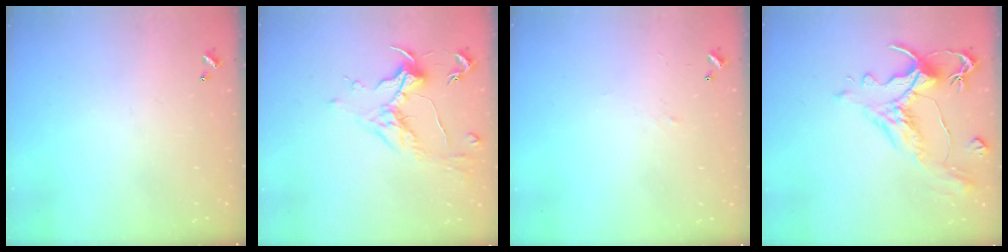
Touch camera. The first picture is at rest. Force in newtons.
{"total": 0.8, "press": 0.6, "slide": 0.6}
{"total": 2.7, "press": 2.6, "slide": 0.4}
{"total": 1.5, "press": 0.2, "slide": 1.5}